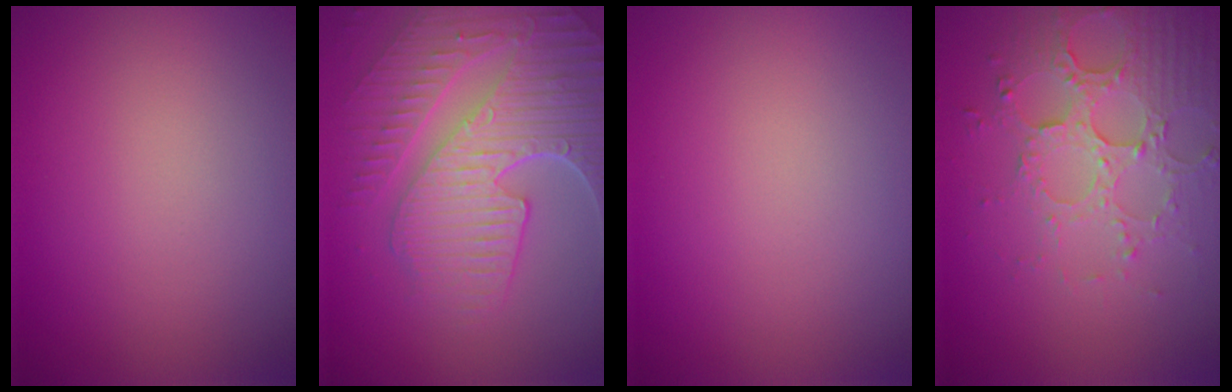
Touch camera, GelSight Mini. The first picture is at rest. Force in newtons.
{"total": 9.4, "press": 6.2, "slide": 7.0}
{"total": 0.0}
{"total": 5.3, "press": 3.9, "slide": 3.6}